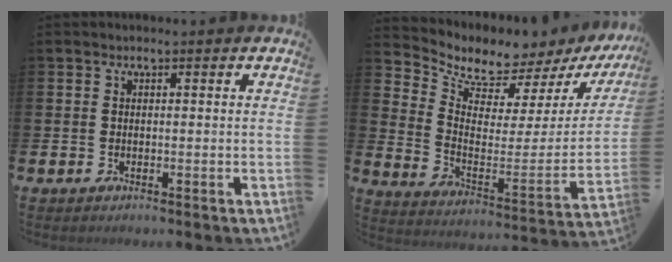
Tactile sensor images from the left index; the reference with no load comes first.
{"total": 6.0, "force": [5.7, 1.9, -0.1], "torque": [-0.032, -0.064, 0.092]}